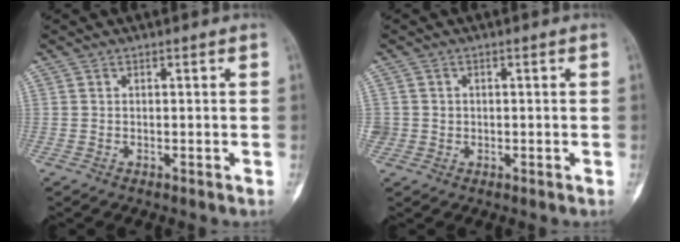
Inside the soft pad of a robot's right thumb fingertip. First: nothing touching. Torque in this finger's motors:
{"motor_torque": [0.41, 0.52, 0.46, -0.24, -0.05]}